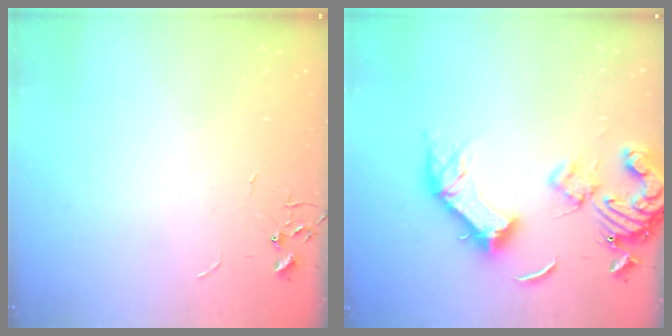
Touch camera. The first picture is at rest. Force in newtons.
{"total": 17.4, "press": 17.3, "slide": 2.4}